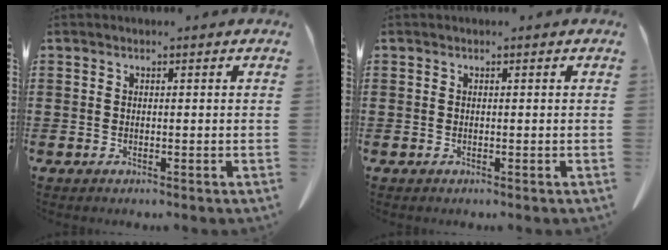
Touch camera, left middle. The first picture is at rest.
{"total": 0.0}